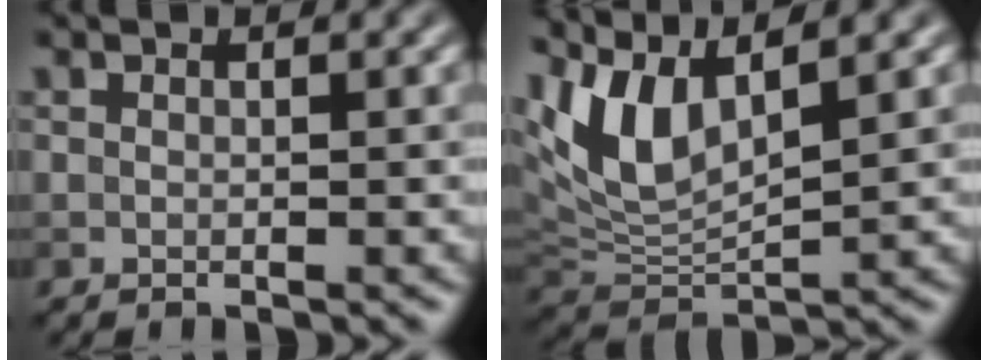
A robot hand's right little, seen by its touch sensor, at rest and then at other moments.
{"total": 6.8, "force": [3.6, 2.6, 5.1], "torque": [-0.118, 0.005, 0.069]}